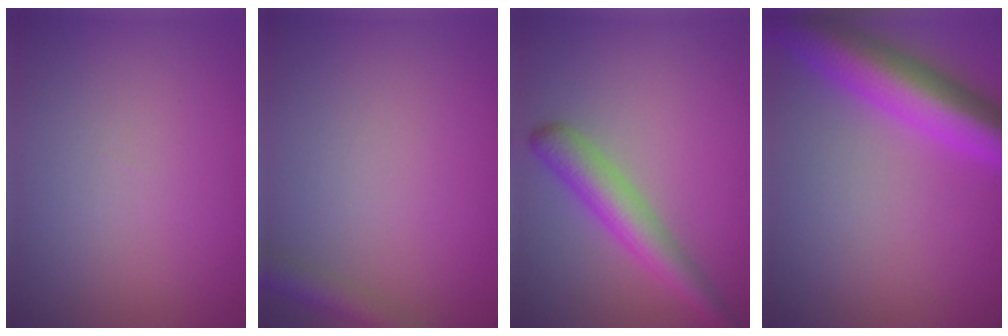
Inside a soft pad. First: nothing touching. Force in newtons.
{"total": 2.4, "press": 2.4, "slide": 0.1}
{"total": 4.4, "press": 4.4, "slide": 0.1}
{"total": 8.7, "press": 8.7, "slide": 0.3}